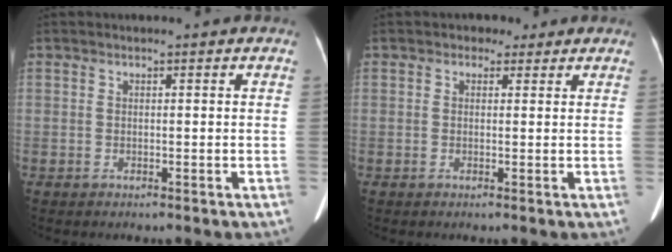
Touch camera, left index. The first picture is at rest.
{"total": 2.1, "force": [1.3, 1.6, 0.6], "torque": [-0.008, 0.007, 0.014]}